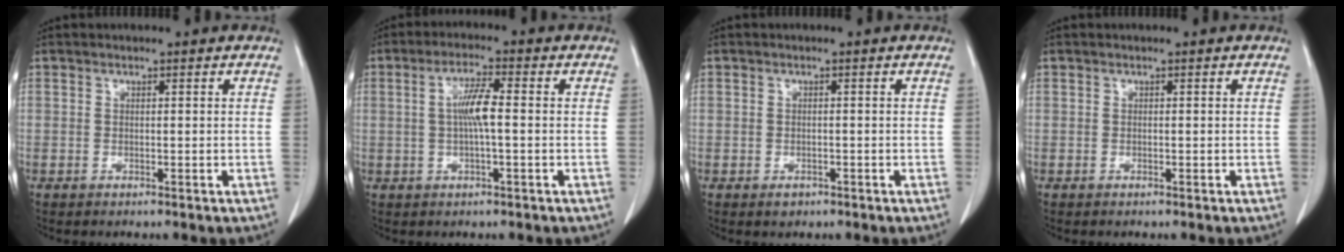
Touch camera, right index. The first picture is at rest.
{"total": 5.0, "force": [0.1, 0.4, 5.0], "torque": [-0.097, 0.006, 0.000]}
{"total": 1.3, "force": [-0.7, 1.0, 0.4], "torque": [-0.005, 0.003, -0.005]}
{"total": 0.0}